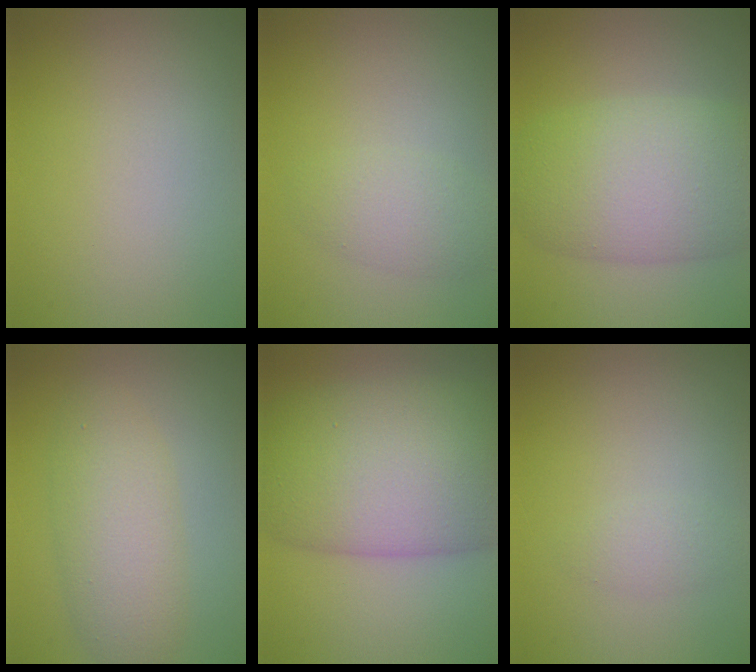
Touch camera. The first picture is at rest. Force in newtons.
{"total": 2.4, "press": 2.4, "slide": 0.0}
{"total": 8.5, "press": 8.5, "slide": 0.4}
{"total": 4.4, "press": 4.4, "slide": 0.3}
{"total": 12.5, "press": 12.5, "slide": 0.2}
{"total": 1.1, "press": 1.1, "slide": 0.0}